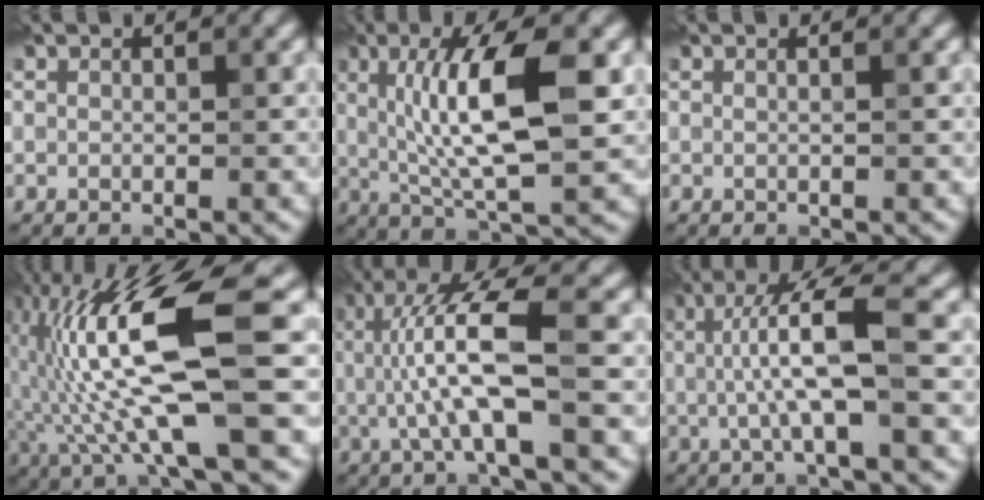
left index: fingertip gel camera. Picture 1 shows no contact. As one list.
[{"total": 8.6, "force": [1.4, 2.1, 8.3], "torque": [-0.138, 0.001, 0.024]}, {"total": 0.0}, {"total": 11.9, "force": [-0.4, 2.1, 11.7], "torque": [-0.231, 0.015, -0.003]}, {"total": 7.6, "force": [0.5, 1.6, 7.4], "torque": [-0.141, 0.005, 0.008]}, {"total": 6.3, "force": [0.4, 0.9, 6.2], "torque": [-0.119, 0.006, 0.004]}]